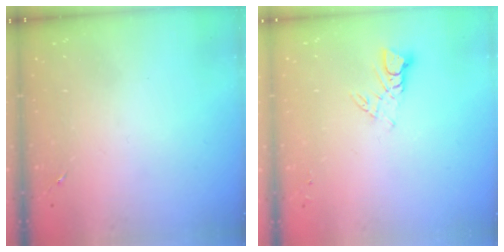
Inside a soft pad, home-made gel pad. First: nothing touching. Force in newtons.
{"total": 5.0, "press": 5.0, "slide": 0.3}